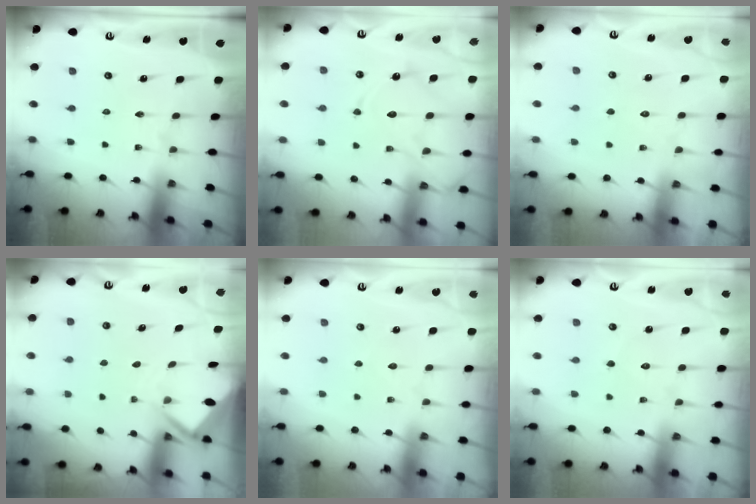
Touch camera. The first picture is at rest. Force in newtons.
{"total": 12.7, "press": 12.6, "slide": 1.0}
{"total": 6.6, "press": 6.5, "slide": 0.8}
{"total": 3.3, "press": 3.3, "slide": 0.3}
{"total": 2.3, "press": 2.3, "slide": 0.3}
{"total": 6.3, "press": 6.3, "slide": 0.7}